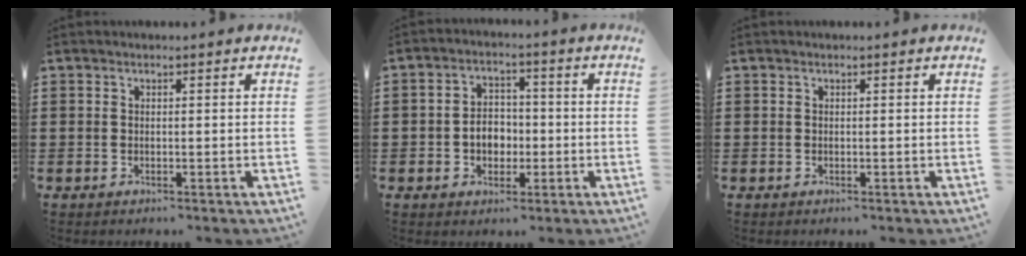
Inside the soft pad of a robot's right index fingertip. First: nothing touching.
{"total": 4.7, "force": [-1.0, 3.6, 2.9], "torque": [-0.052, 0.004, -0.022]}
{"total": 0.0}